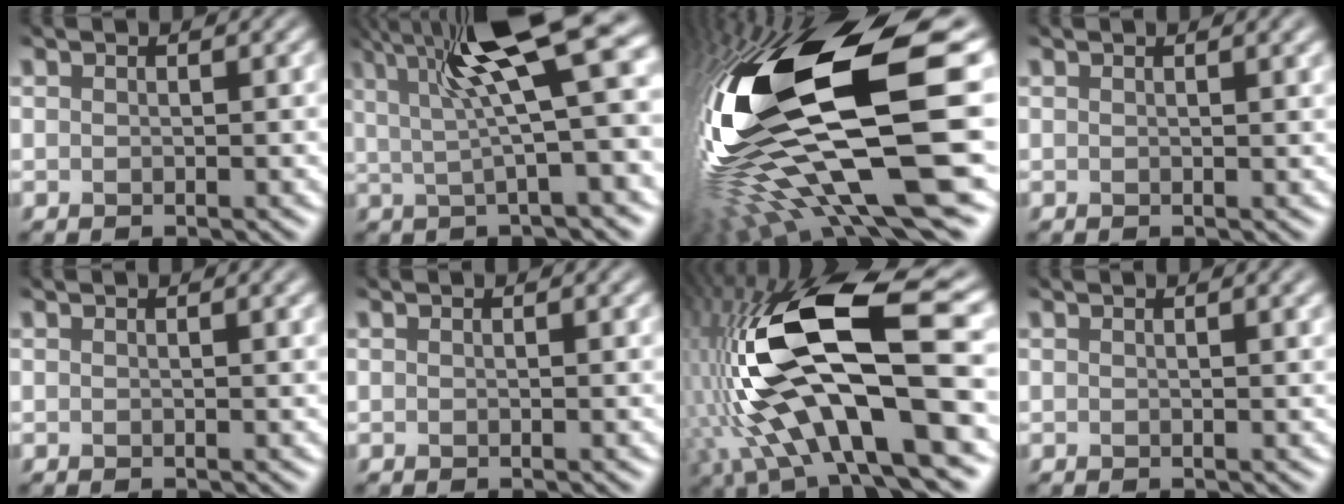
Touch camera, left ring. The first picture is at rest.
{"total": 10.2, "force": [3.2, 2.7, 9.3], "torque": [-0.157, 0.011, 0.047]}
{"total": 19.3, "force": [-1.0, 6.4, 18.2], "torque": [-0.362, -0.047, -0.009]}
{"total": 2.9, "force": [1.8, 0.9, 2.0], "torque": [-0.029, 0.017, 0.012]}
{"total": 2.2, "force": [1.5, 0.6, 1.5], "torque": [-0.025, 0.011, 0.009]}
{"total": 0.8, "force": [0.6, 0.1, 0.5], "torque": [-0.009, 0.003, 0.007]}
{"total": 14.0, "force": [-1.5, 4.6, 13.1], "torque": [-0.259, 0.004, -0.037]}
{"total": 2.9, "force": [1.8, 0.9, 2.0], "torque": [-0.029, 0.016, 0.012]}